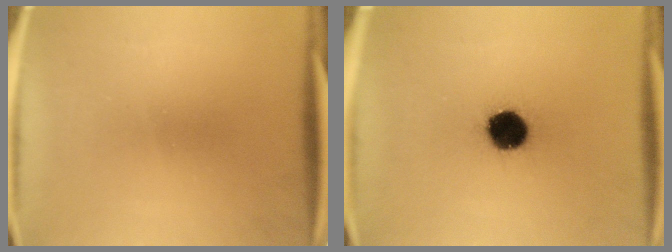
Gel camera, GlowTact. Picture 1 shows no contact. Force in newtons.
{"total": 12.3}